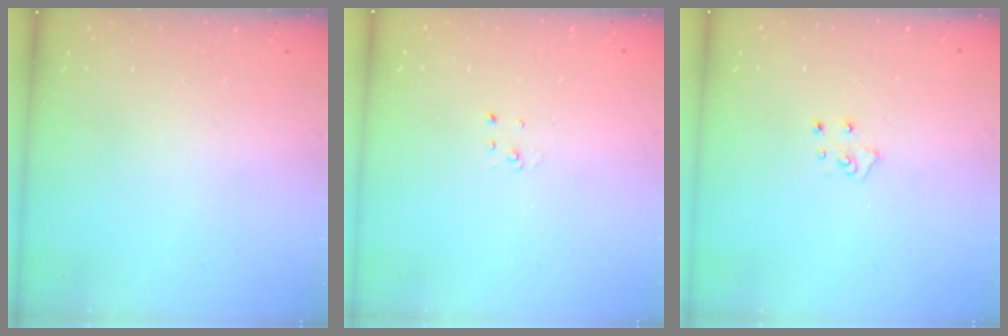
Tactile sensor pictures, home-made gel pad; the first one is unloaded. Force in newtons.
{"total": 2.0, "press": 2.0, "slide": 0.2}
{"total": 5.7, "press": 5.7, "slide": 0.4}